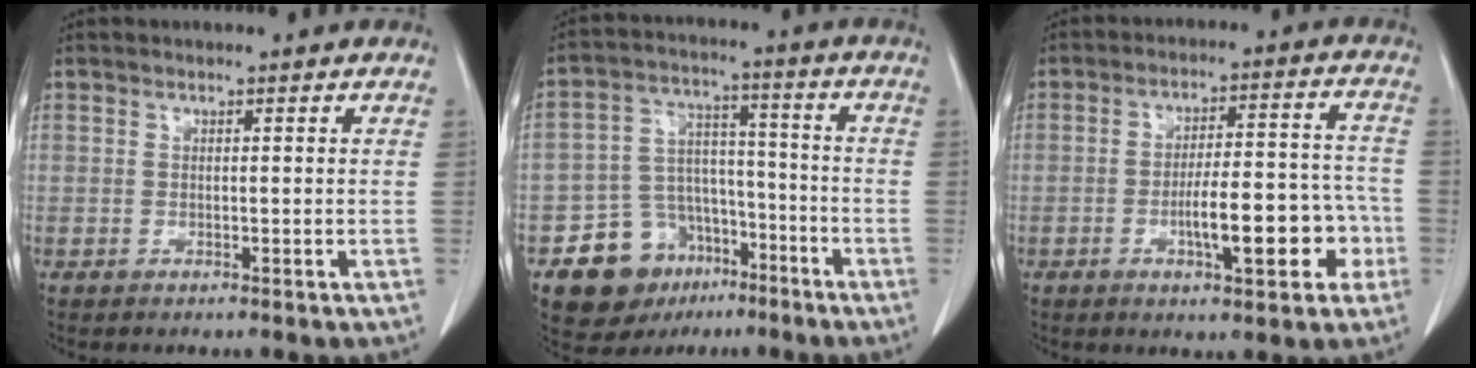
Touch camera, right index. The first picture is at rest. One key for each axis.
{"total": 12.4, "fx": -7.0, "fy": 8.8, "fz": 5.0, "tx": -0.086, "ty": 0.036, "tz": -0.106}
{"total": 11.2, "fx": -3.8, "fy": 3.0, "fz": 10.0, "tx": -0.149, "ty": 0.026, "tz": -0.055}